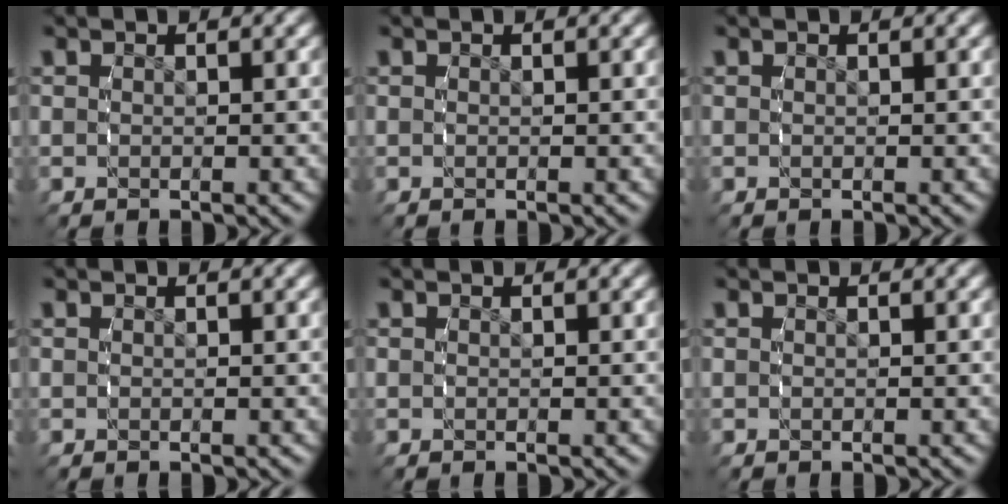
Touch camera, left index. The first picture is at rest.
{"total": 0.0}
{"total": 0.0}
{"total": 0.0}
{"total": 0.0}
{"total": 0.0}